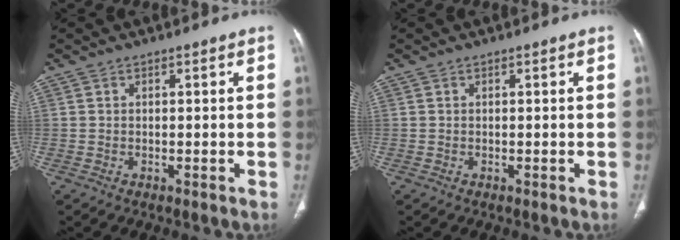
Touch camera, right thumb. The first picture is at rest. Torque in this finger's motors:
{"motor_torque": [1.43, 1.38, 0.28, -0.12, 0.03]}